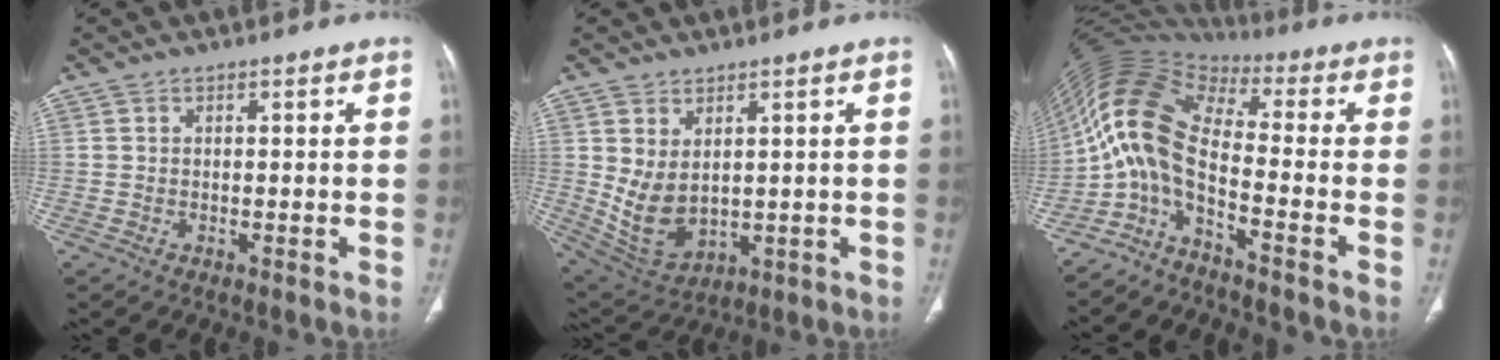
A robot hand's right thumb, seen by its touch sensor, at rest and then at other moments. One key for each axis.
{"total": 8.7, "fx": 1.3, "fy": 5.6, "fz": 6.5, "tx": -0.113, "ty": -0.014, "tz": 0.055}
{"total": 11.3, "fx": -4.6, "fy": 3.8, "fz": 9.6, "tx": -0.201, "ty": 0.069, "tz": -0.097}